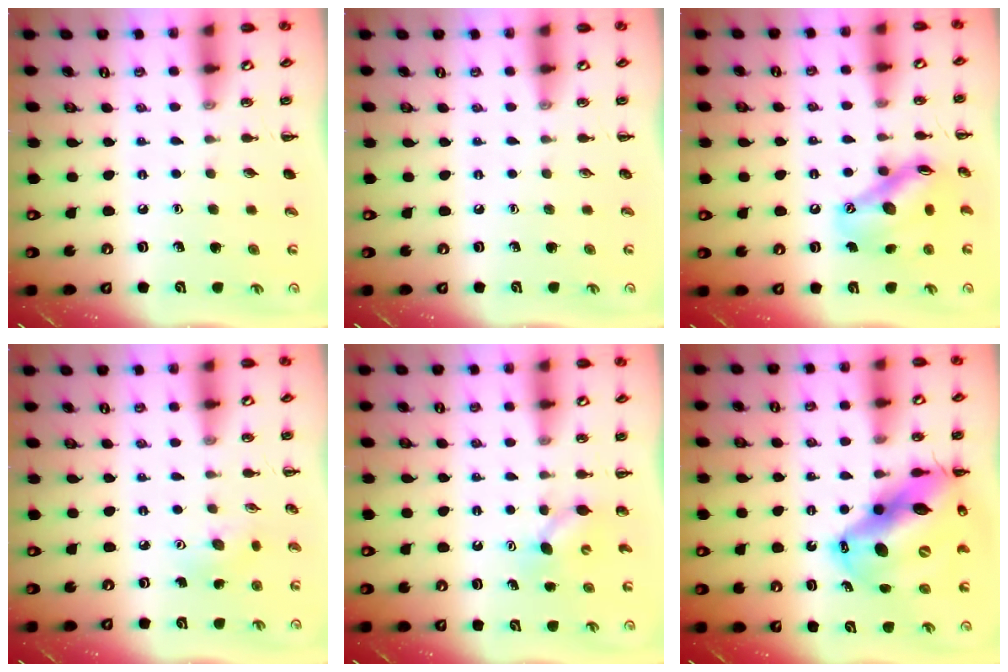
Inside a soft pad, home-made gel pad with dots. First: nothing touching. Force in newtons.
{"total": 0.0}
{"total": 13.5, "press": 13.1, "slide": 3.0}
{"total": 4.4, "press": 4.2, "slide": 1.2}
{"total": 4.4, "press": 4.2, "slide": 1.2}
{"total": 19.8, "press": 18.9, "slide": 5.6}